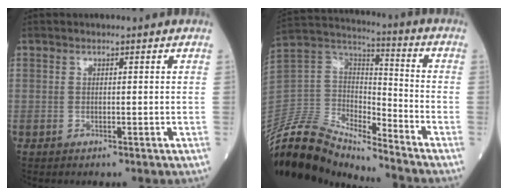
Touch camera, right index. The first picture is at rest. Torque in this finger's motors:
{"motor_torque": [-0.50, -1.25, -0.08, -0.02]}